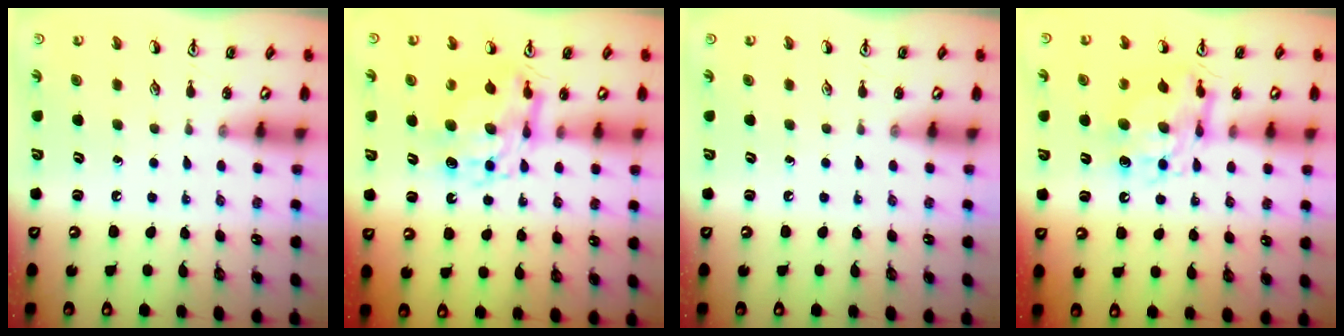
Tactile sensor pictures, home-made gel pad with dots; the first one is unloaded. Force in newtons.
{"total": 11.0, "press": 10.9, "slide": 1.0}
{"total": 0.0}
{"total": 10.2, "press": 10.2, "slide": 1.0}